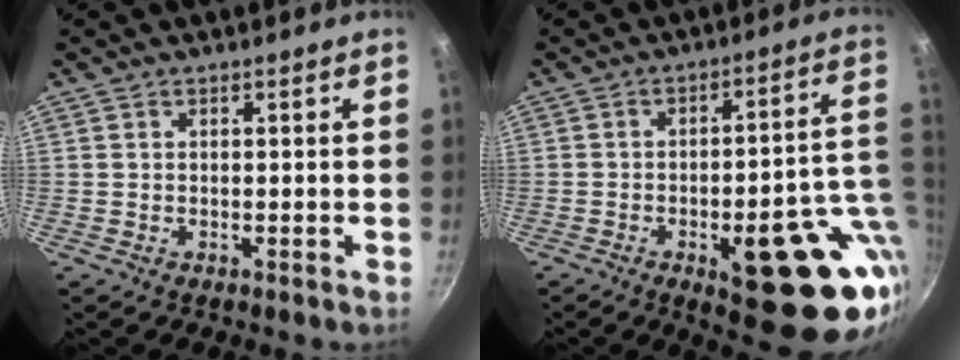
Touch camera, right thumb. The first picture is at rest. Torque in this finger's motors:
{"motor_torque": [3.03, 1.97, 1.94, -0.69, 0.37]}